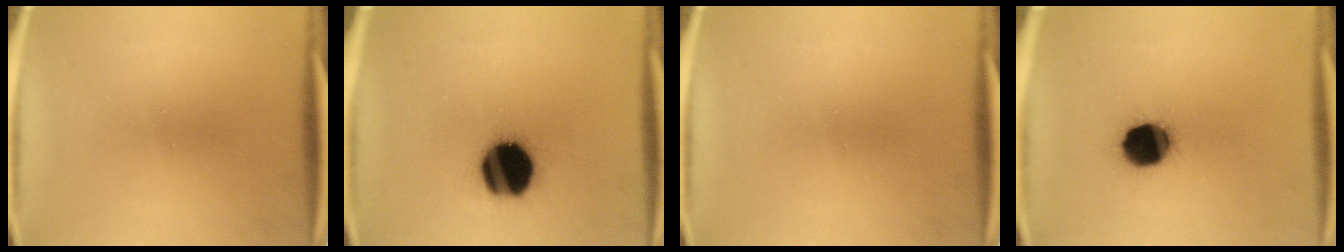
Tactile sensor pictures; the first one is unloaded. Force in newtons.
{"total": 19.5}
{"total": 0.0}
{"total": 13.2}